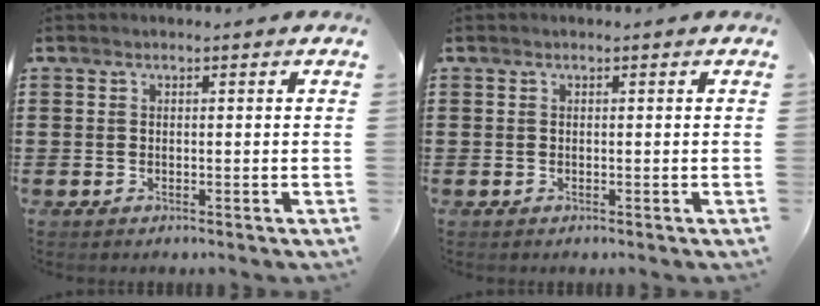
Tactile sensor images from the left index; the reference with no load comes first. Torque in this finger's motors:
{"motor_torque": [0.00, 0.00, 0.00, -0.01]}